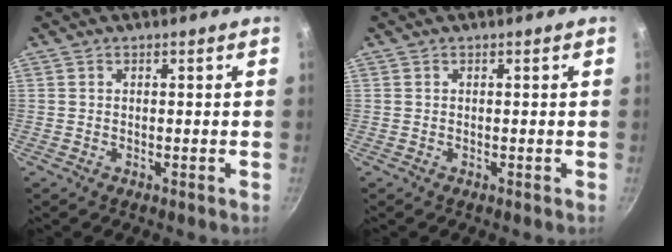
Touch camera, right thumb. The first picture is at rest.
{"total": 0.0}